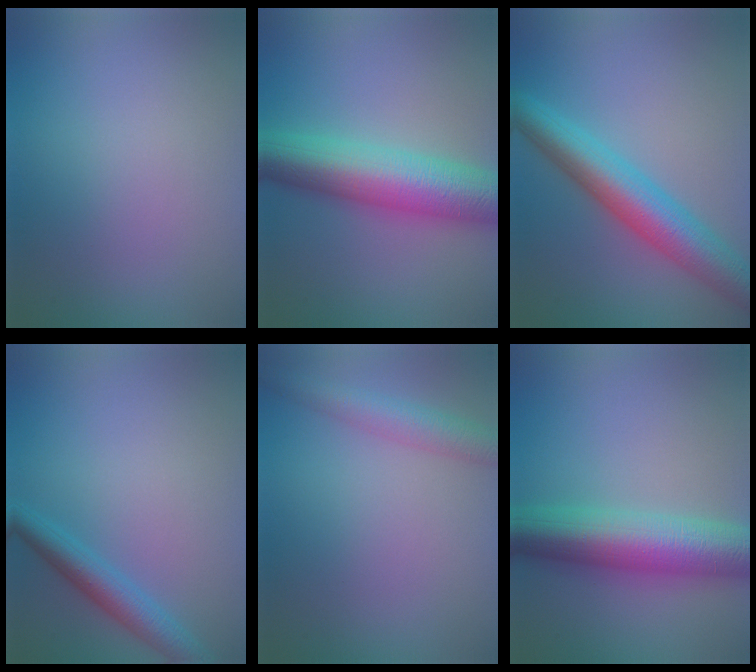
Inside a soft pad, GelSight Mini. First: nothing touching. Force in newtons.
{"total": 9.9, "press": 9.9, "slide": 0.1}
{"total": 7.3, "press": 7.2, "slide": 0.3}
{"total": 3.2, "press": 3.2, "slide": 0.1}
{"total": 3.5, "press": 3.5, "slide": 0.2}
{"total": 9.4, "press": 9.4, "slide": 0.0}